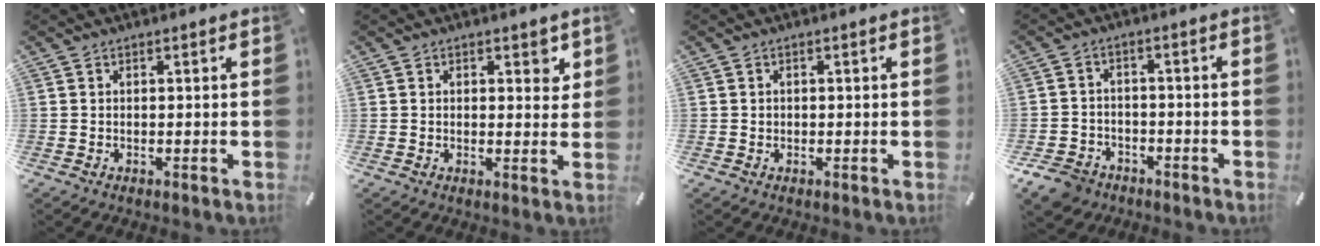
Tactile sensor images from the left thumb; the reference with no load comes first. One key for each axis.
{"total": 2.9, "fx": 1.4, "fy": 1.8, "fz": 1.8, "tx": -0.006, "ty": -0.006, "tz": 0.016}
{"total": 0.7, "fx": -0.1, "fy": 0.7, "fz": 0.2, "tx": -0.002, "ty": 0.006, "tz": -0.004}
{"total": 6.6, "fx": -4.5, "fy": 4.5, "fz": 1.8, "tx": -0.046, "ty": 0.026, "tz": -0.088}